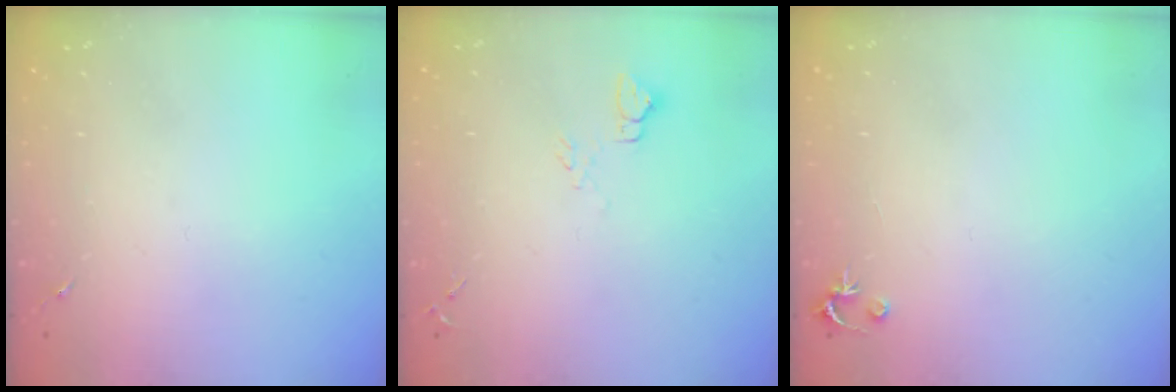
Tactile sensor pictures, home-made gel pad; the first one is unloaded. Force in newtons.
{"total": 4.6, "press": 4.6, "slide": 0.5}
{"total": 2.5, "press": 2.5, "slide": 0.2}